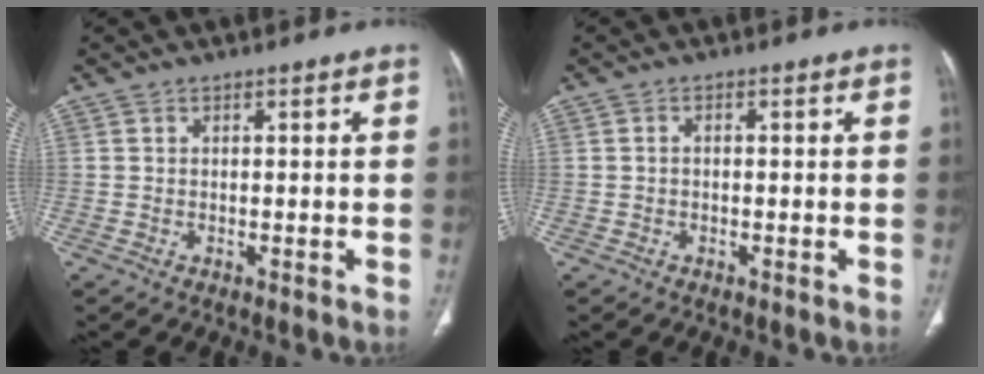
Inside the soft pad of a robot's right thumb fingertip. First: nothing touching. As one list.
[{"total": 0.6, "force": [-0.2, 0.4, 0.4], "torque": [-0.006, 0.002, -0.005]}]